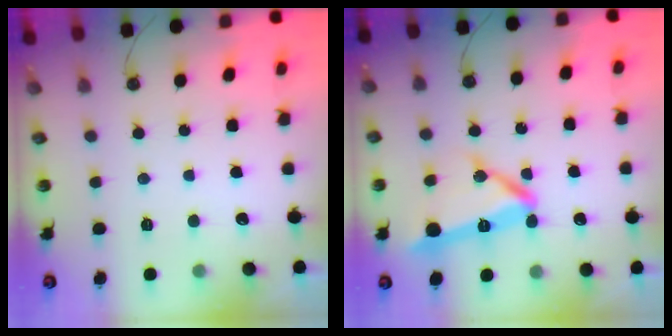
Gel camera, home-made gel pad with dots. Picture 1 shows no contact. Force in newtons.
{"total": 11.6, "press": 11.4, "slide": 2.2}